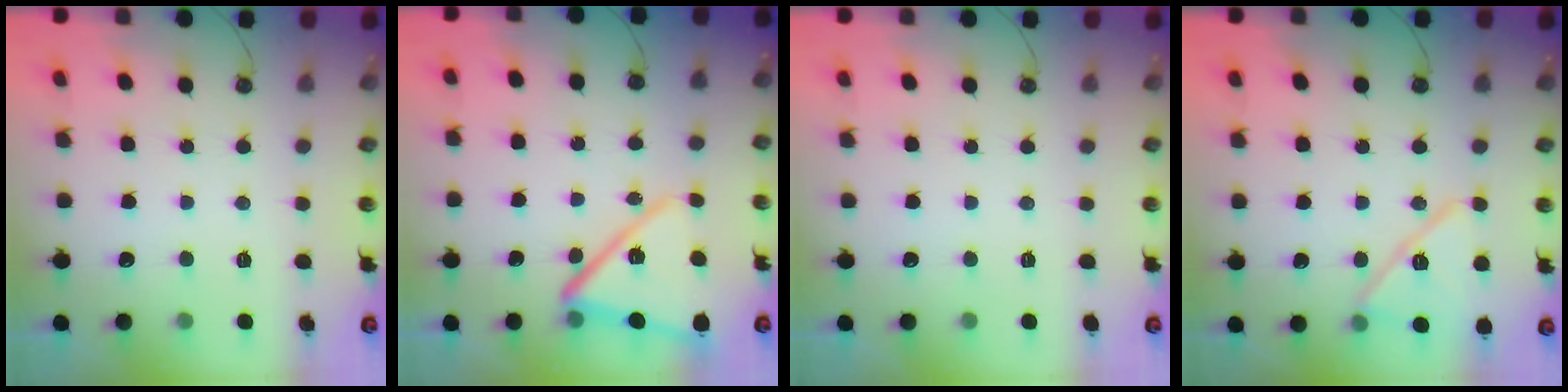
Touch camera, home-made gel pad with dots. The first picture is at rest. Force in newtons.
{"total": 15.1, "press": 15.1, "slide": 1.1}
{"total": 1.5, "press": 0.5, "slide": 1.4}
{"total": 13.7, "press": 13.7, "slide": 0.3}